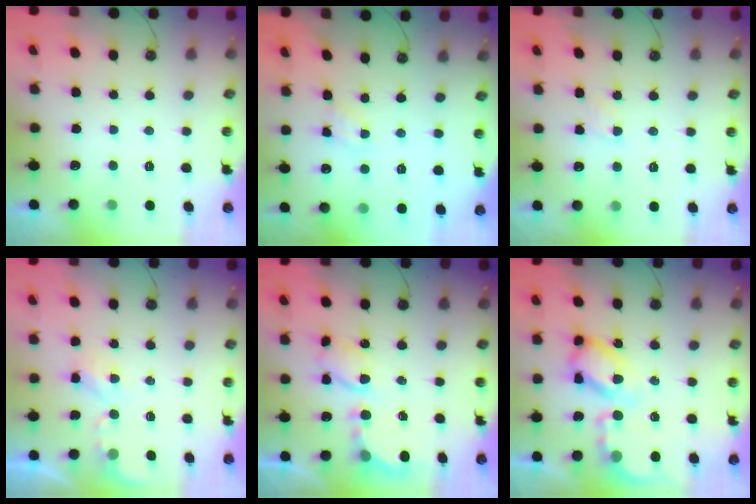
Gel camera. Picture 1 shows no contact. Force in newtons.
{"total": 2.1, "press": 2.1, "slide": 0.3}
{"total": 3.2, "press": 3.2, "slide": 0.4}
{"total": 2.7, "press": 2.7, "slide": 0.5}
{"total": 6.1, "press": 6.1, "slide": 0.1}
{"total": 13.4, "press": 13.3, "slide": 1.3}